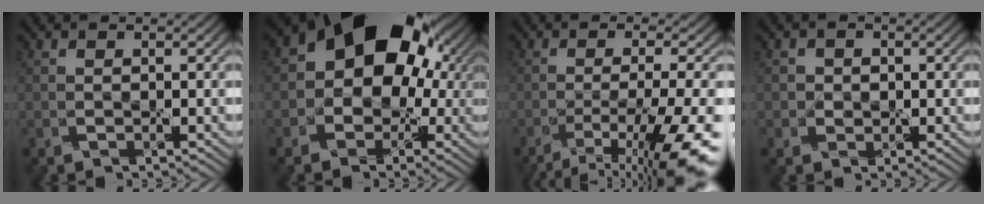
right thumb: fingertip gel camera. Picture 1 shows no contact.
{"total": 15.6, "force": [2.3, 12.0, 9.7], "torque": [-0.138, 0.001, 0.022]}
{"total": 12.2, "force": [-7.2, 2.7, 9.5], "torque": [-0.168, -0.007, -0.113]}
{"total": 1.7, "force": [0.1, 1.7, 0.1], "torque": [0.003, 0.004, -0.006]}